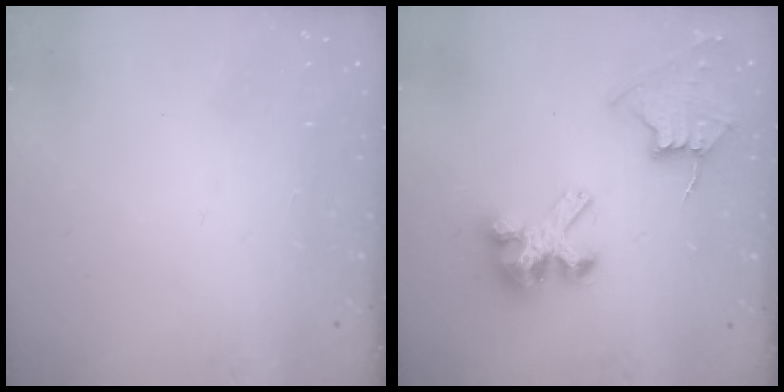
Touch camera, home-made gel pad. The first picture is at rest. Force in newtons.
{"total": 8.4, "press": 8.3, "slide": 0.7}